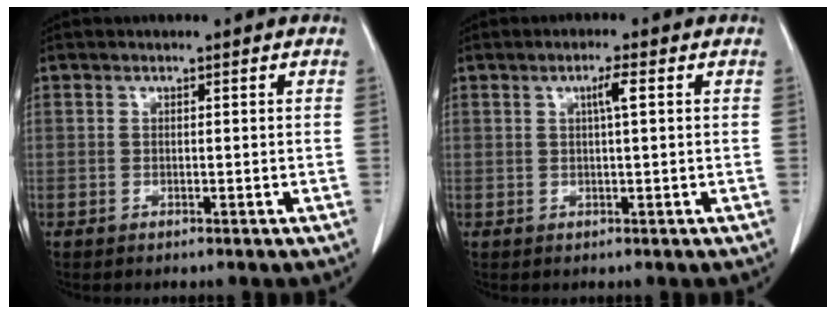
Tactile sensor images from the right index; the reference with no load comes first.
{"total": 2.3, "force": [0.6, -0.1, 2.2], "torque": [-0.042, 0.002, 0.010]}